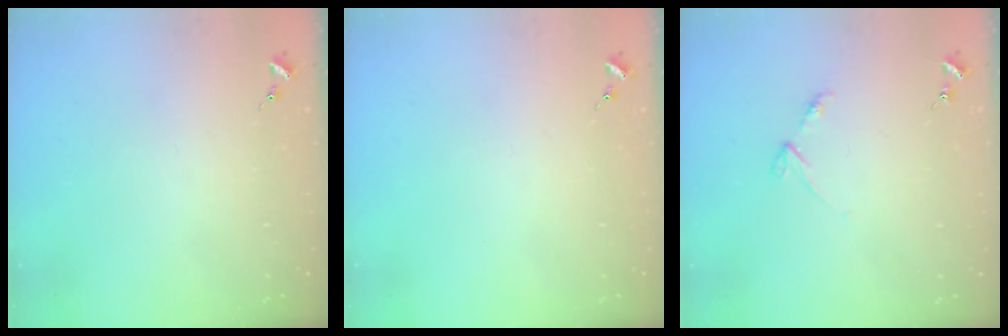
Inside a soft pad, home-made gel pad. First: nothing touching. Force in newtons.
{"total": 0.0}
{"total": 3.6, "press": 3.5, "slide": 0.4}